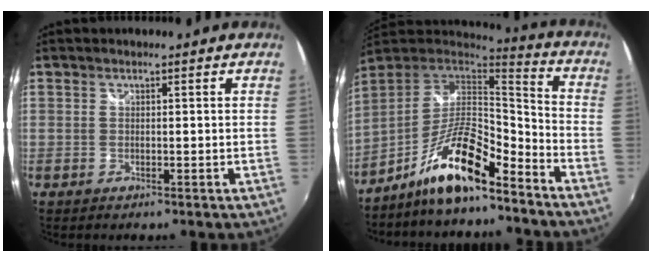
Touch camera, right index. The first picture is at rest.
{"total": 14.2, "force": [-9.6, 3.0, 10.0], "torque": [-0.198, -0.004, -0.178]}